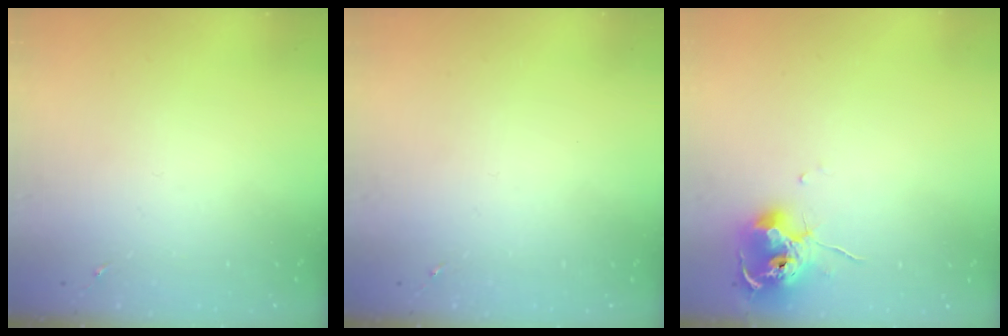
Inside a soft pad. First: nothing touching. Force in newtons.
{"total": 0.0}
{"total": 10.4, "press": 10.3, "slide": 1.2}